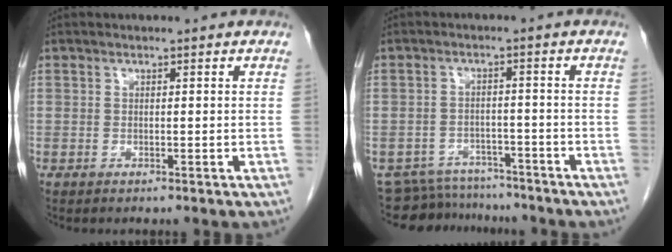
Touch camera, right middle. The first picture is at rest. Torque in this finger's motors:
{"motor_torque": [-0.44, -0.31, -0.22, -0.06]}